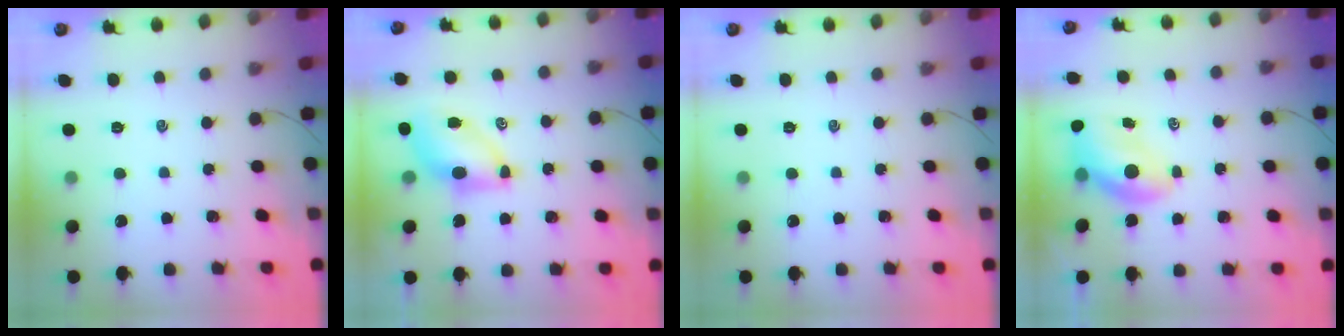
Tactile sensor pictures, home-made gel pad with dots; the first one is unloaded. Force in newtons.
{"total": 7.1, "press": 6.9, "slide": 1.3}
{"total": 0.0}
{"total": 7.1, "press": 7.0, "slide": 0.9}